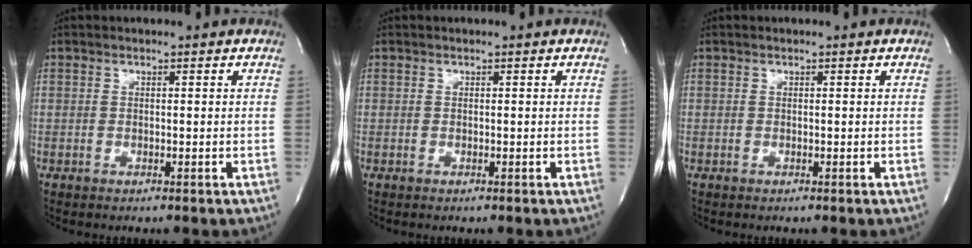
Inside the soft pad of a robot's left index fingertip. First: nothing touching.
{"total": 0.0}
{"total": 0.0}